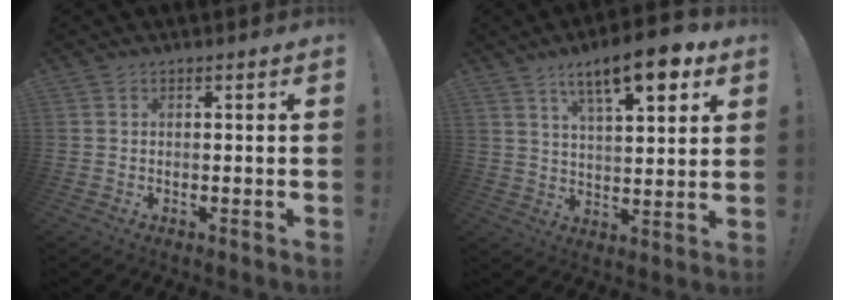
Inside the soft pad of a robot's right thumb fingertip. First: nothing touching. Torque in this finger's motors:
{"motor_torque": [1.36, 2.46, 0.18, 0.18, 0.08]}